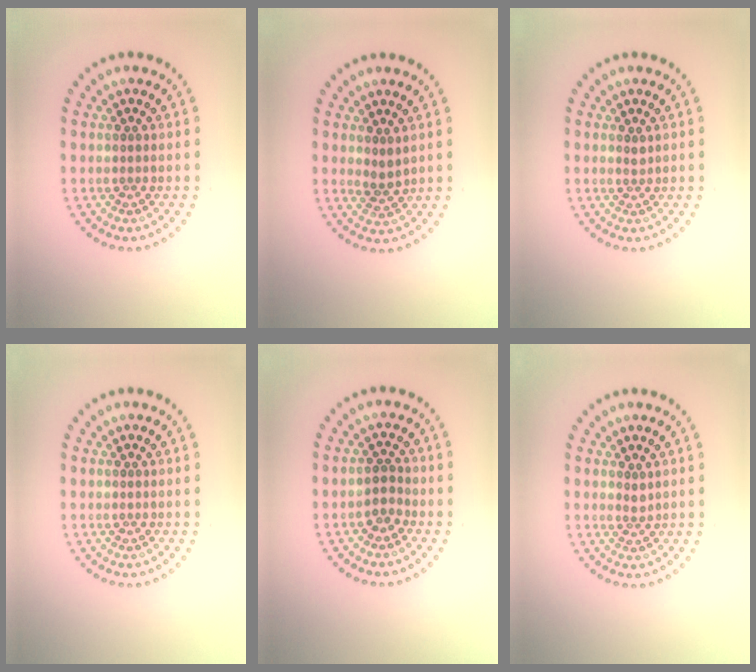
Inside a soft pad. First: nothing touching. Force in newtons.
{"total": 1.5, "press": 1.3, "slide": 0.8}
{"total": 0.7, "press": 0.4, "slide": 0.5}
{"total": 0.0}
{"total": 1.6, "press": 1.4, "slide": 0.9}
{"total": 0.9, "press": 0.6, "slide": 0.7}